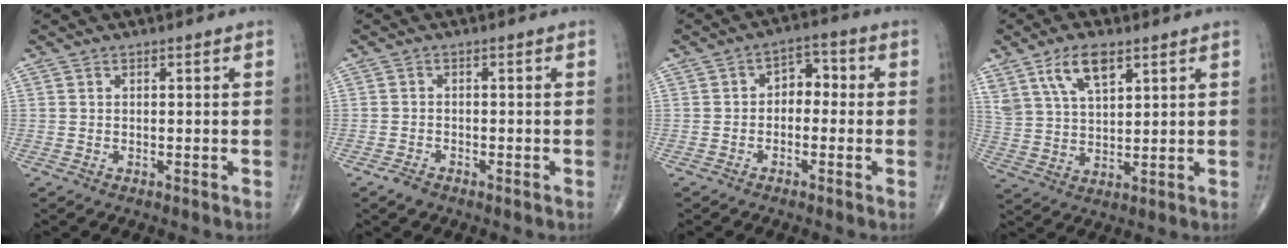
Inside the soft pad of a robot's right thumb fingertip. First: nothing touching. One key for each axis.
{"total": 1.9, "fx": -1.4, "fy": 0.9, "fz": 0.8, "tx": -0.020, "ty": 0.003, "tz": -0.026}
{"total": 4.7, "fx": -0.4, "fy": 3.3, "fz": 3.3, "tx": -0.023, "ty": 0.024, "tz": -0.019}
{"total": 9.1, "fx": 5.2, "fy": 4.1, "fz": 6.2, "tx": -0.112, "ty": -0.019, "tz": 0.106}